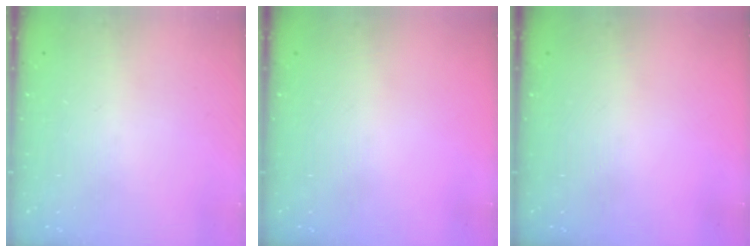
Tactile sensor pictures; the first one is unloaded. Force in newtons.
{"total": 0.0}
{"total": 0.0}